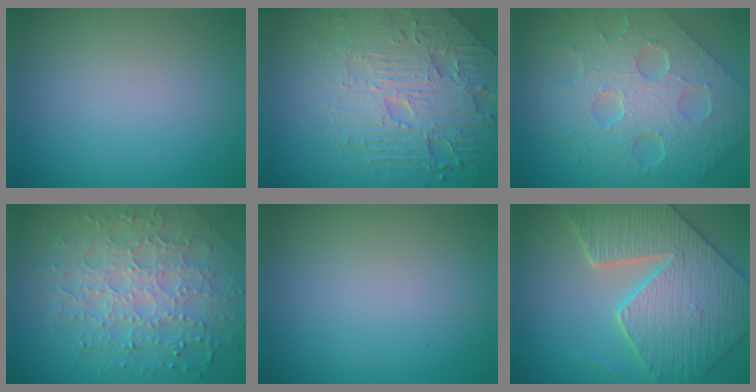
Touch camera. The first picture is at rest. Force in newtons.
{"total": 7.3, "press": 5.9, "slide": 4.4}
{"total": 9.0, "press": 6.5, "slide": 6.2}
{"total": 7.2, "press": 5.2, "slide": 5.0}
{"total": 0.0}
{"total": 7.6, "press": 6.6, "slide": 3.9}